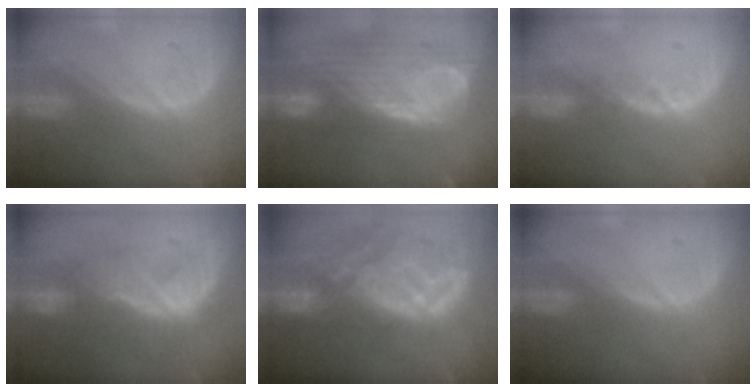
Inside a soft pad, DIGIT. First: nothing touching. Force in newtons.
{"total": 11.2, "press": 10.4, "slide": 4.1}
{"total": 2.1, "press": 1.8, "slide": 1.1}
{"total": 8.0, "press": 7.9, "slide": 1.1}
{"total": 12.1, "press": 11.0, "slide": 5.2}
{"total": 0.0}